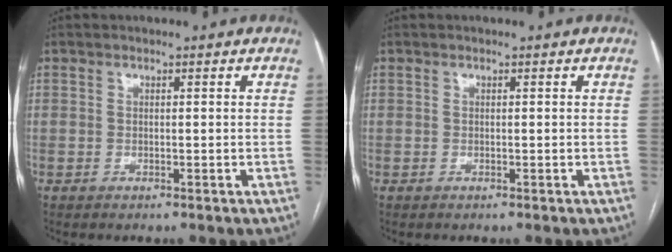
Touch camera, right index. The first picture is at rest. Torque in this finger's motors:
{"motor_torque": [0.00, 0.00, 0.00, 0.00]}